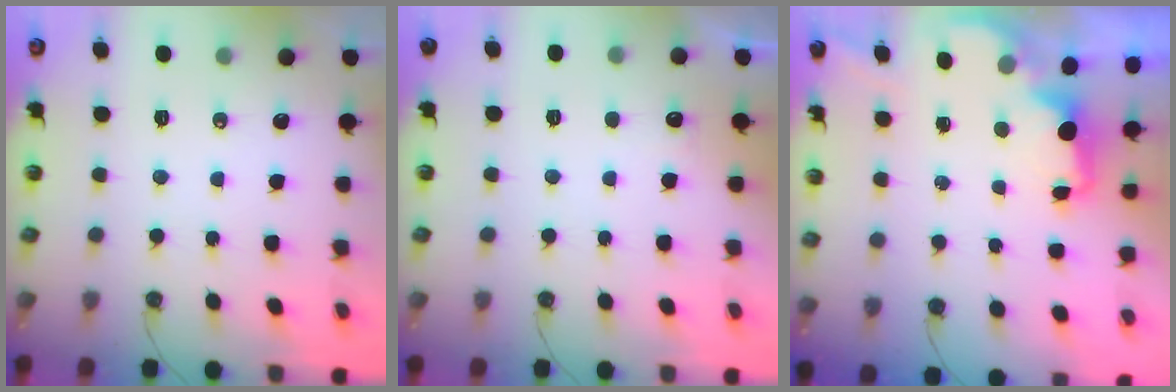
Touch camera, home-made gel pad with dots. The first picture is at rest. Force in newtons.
{"total": 1.2, "press": 0.9, "slide": 0.8}
{"total": 1.6, "press": 1.4, "slide": 0.8}